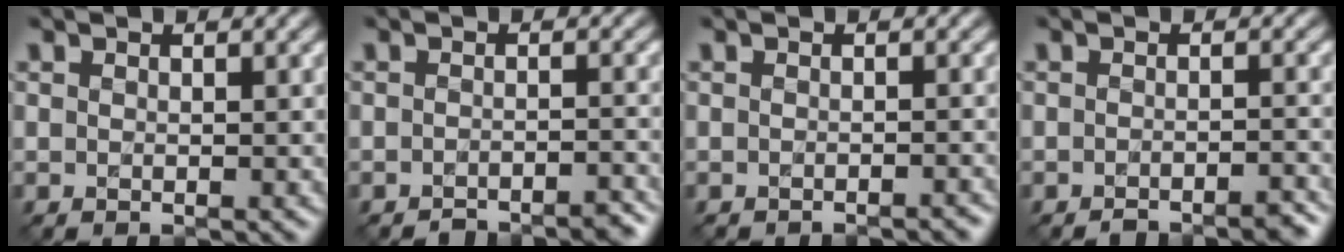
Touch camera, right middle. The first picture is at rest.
{"total": 2.6, "force": [-2.5, 0.4, 0.6], "torque": [-0.004, 0.005, -0.034]}
{"total": 1.9, "force": [-1.8, 0.2, 0.3], "torque": [0.007, 0.002, -0.019]}
{"total": 2.6, "force": [-2.3, 0.5, 1.0], "torque": [-0.007, 0.004, -0.034]}